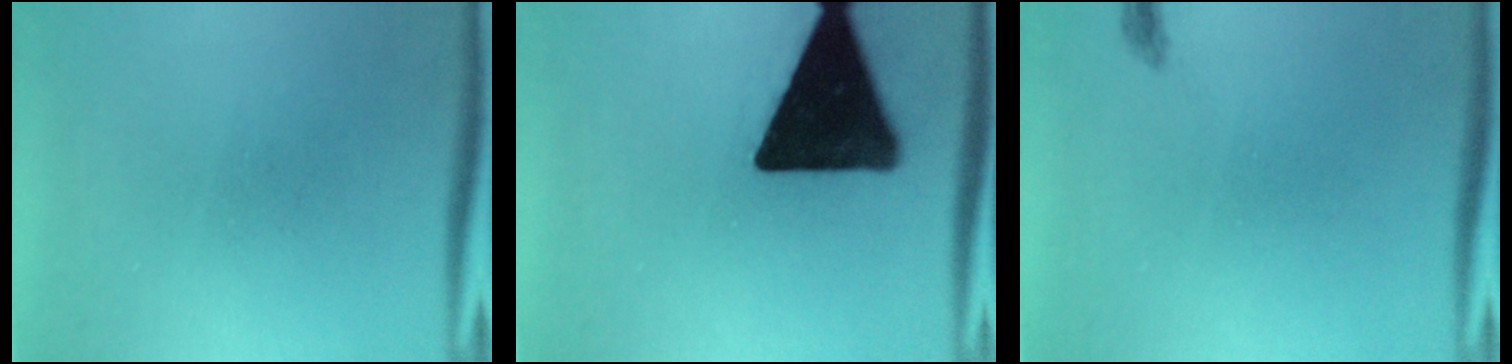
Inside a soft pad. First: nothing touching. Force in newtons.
{"total": 19.7}
{"total": 0.7}